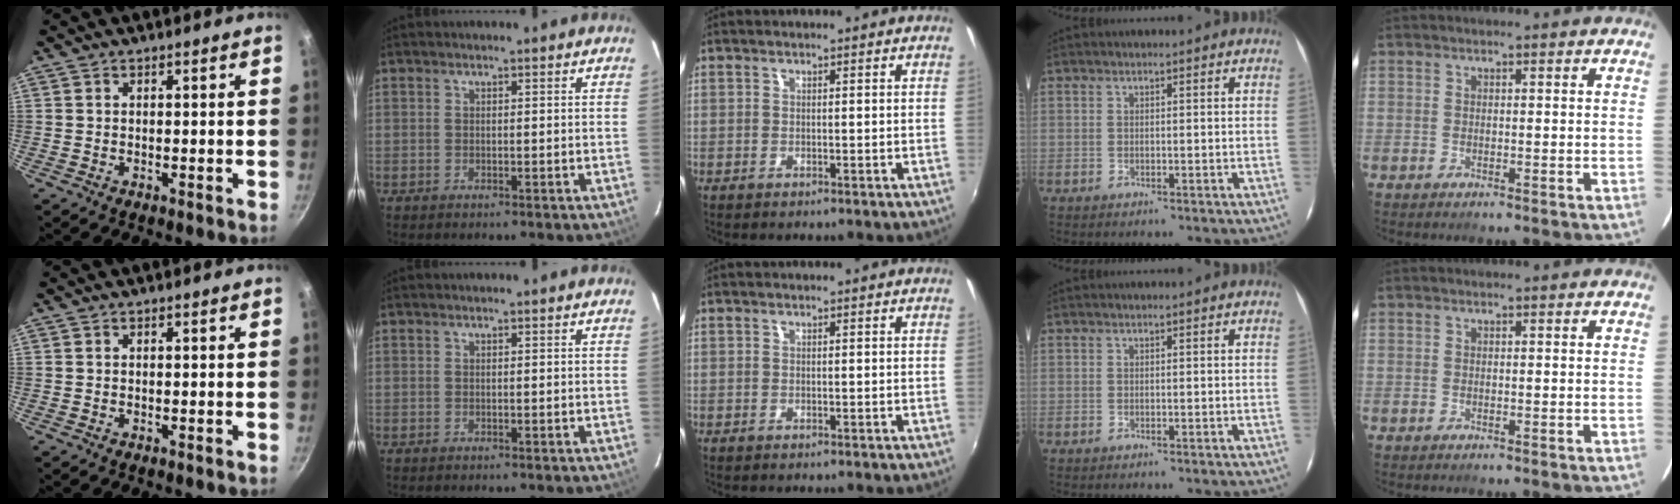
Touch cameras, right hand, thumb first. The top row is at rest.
{}